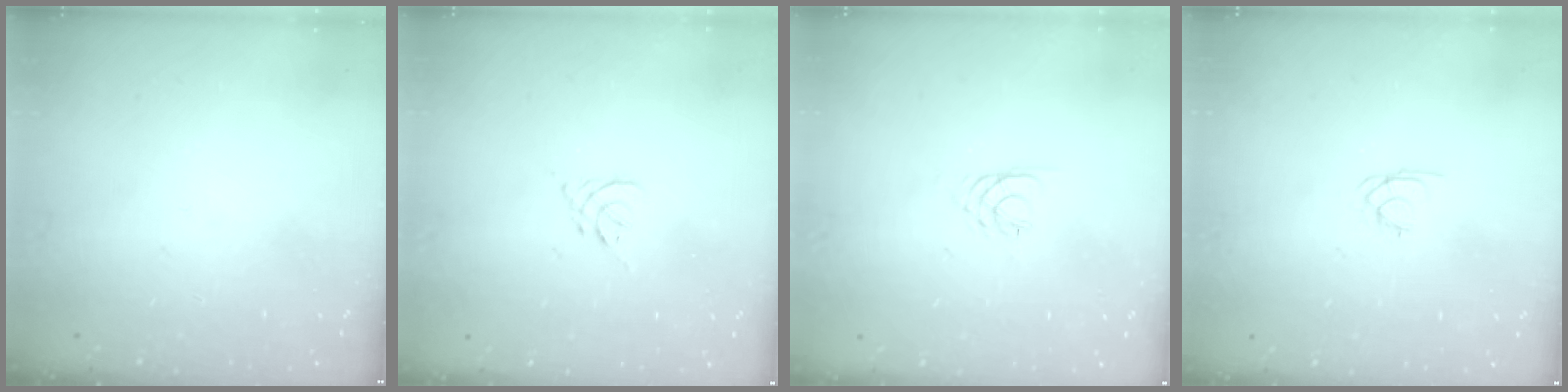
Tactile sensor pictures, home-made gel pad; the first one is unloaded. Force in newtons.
{"total": 1.3, "press": 1.2, "slide": 0.6}
{"total": 3.5, "press": 3.5, "slide": 0.5}
{"total": 1.8, "press": 1.8, "slide": 0.3}